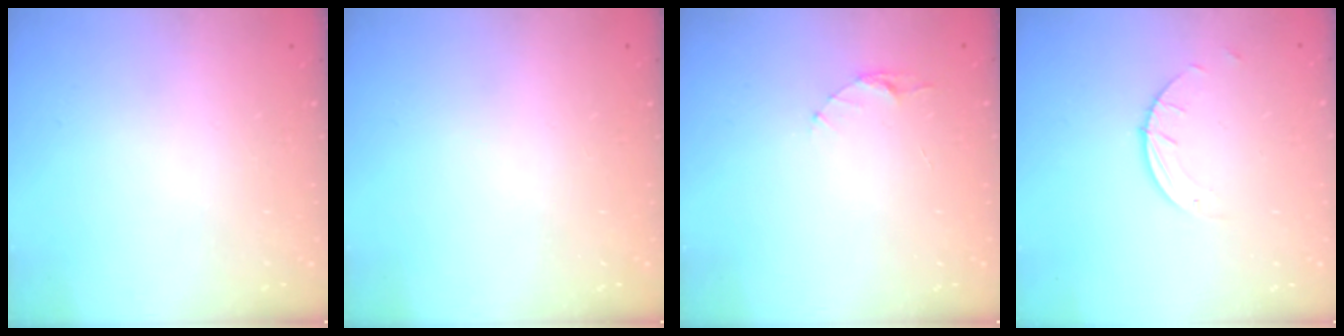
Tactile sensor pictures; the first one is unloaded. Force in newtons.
{"total": 0.0}
{"total": 3.5, "press": 3.5, "slide": 0.3}
{"total": 1.5, "press": 1.5, "slide": 0.1}